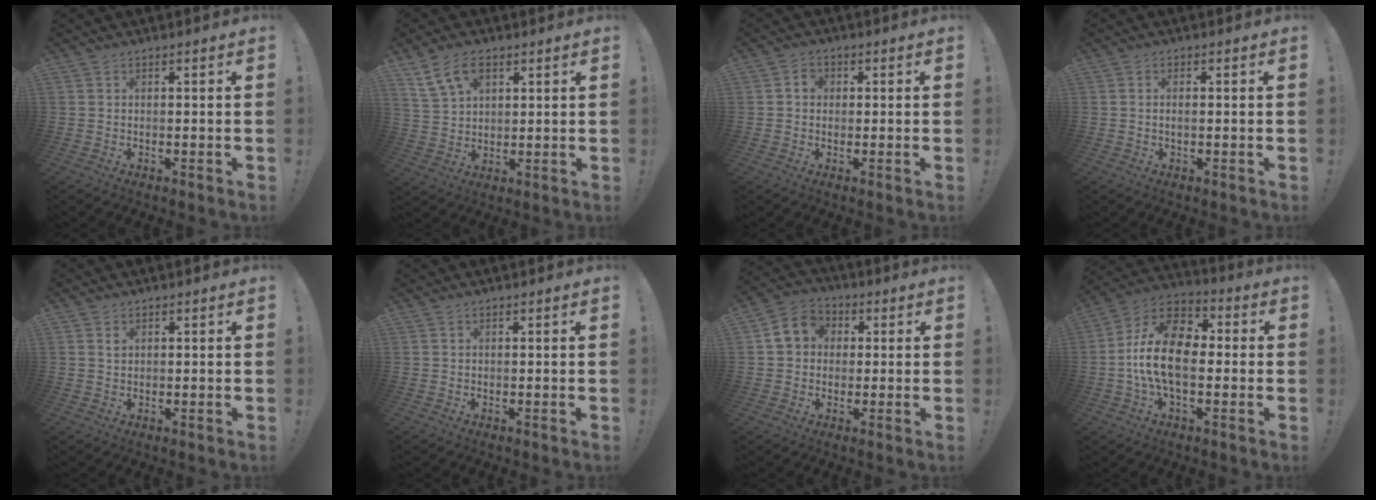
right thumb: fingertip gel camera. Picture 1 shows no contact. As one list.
[{"total": 9.7, "force": [5.2, 5.9, 5.7], "torque": [-0.104, -0.008, 0.103]}, {"total": 3.0, "force": [0.2, 2.5, 1.5], "torque": [-0.019, 0.004, 0.002]}, {"total": 1.1, "force": [-0.2, 0.3, 1.0], "torque": [-0.021, 0.004, -0.003]}, {"total": 1.1, "force": [0.8, 0.8, 0.0], "torque": [0.014, -0.005, 0.012]}, {"total": 0.0}, {"total": 8.2, "force": [1.3, 7.3, 3.4], "torque": [-0.047, 0.011, 0.031]}, {"total": 16.7, "force": [-1.8, 9.9, 13.3], "torque": [-0.243, 0.026, -0.026]}]